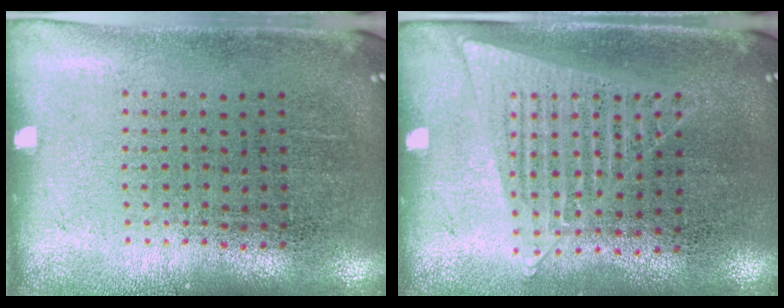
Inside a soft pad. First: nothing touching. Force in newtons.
{"total": 1.3, "press": 1.2, "slide": 0.5}